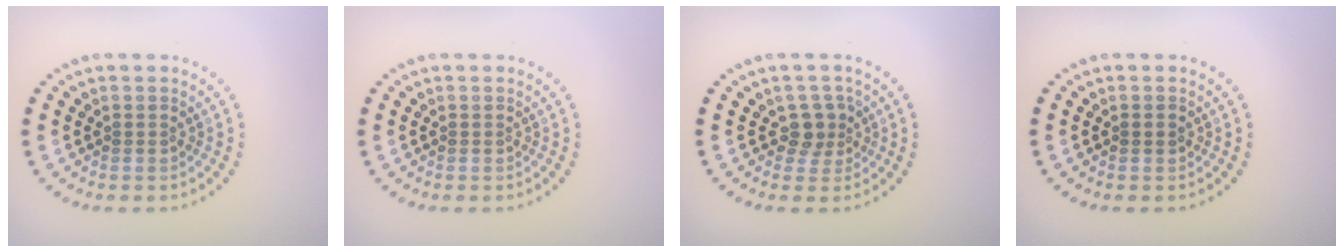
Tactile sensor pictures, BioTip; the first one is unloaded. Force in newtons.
{"total": 0.0}
{"total": 2.2, "press": 1.9, "slide": 1.1}
{"total": 0.7, "press": 0.7, "slide": 0.1}